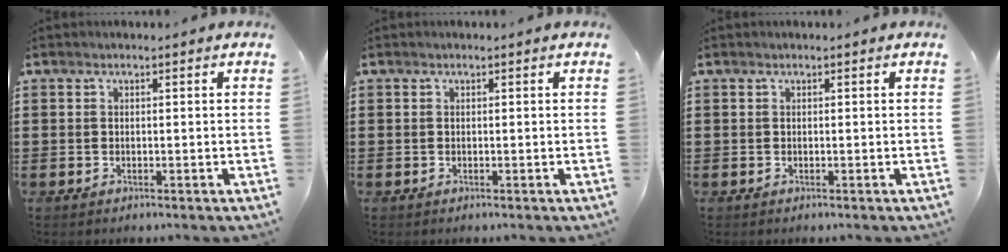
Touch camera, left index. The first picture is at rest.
{"total": 0.0}
{"total": 0.0}